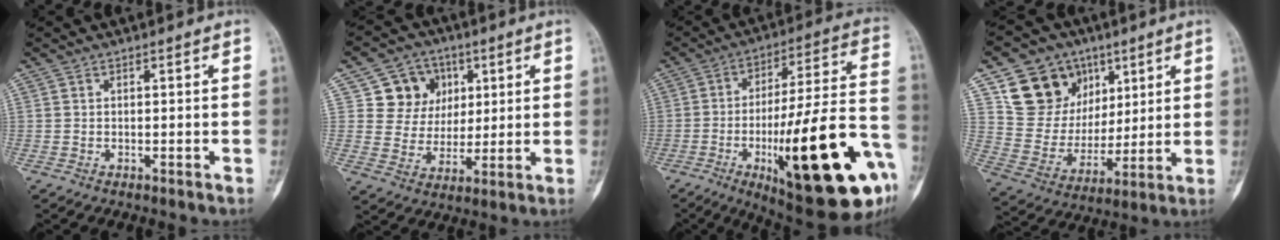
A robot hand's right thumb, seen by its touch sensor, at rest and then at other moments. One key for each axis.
{"total": 11.0, "fx": 4.1, "fy": 9.8, "fz": 3.1, "tx": -0.004, "ty": -0.005, "tz": 0.069}
{"total": 29.8, "fx": -10.2, "fy": 6.9, "fz": 27.1, "tx": -0.374, "ty": 0.021, "tz": -0.142}
{"total": 17.3, "fx": 8.4, "fy": 13.6, "fz": 6.7, "tx": -0.081, "ty": -0.017, "tz": 0.163}